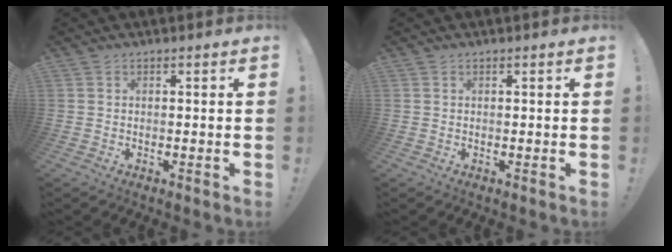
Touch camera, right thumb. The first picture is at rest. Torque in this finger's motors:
{"motor_torque": [-0.13, 0.16, 0.04, -0.03, 0.00]}